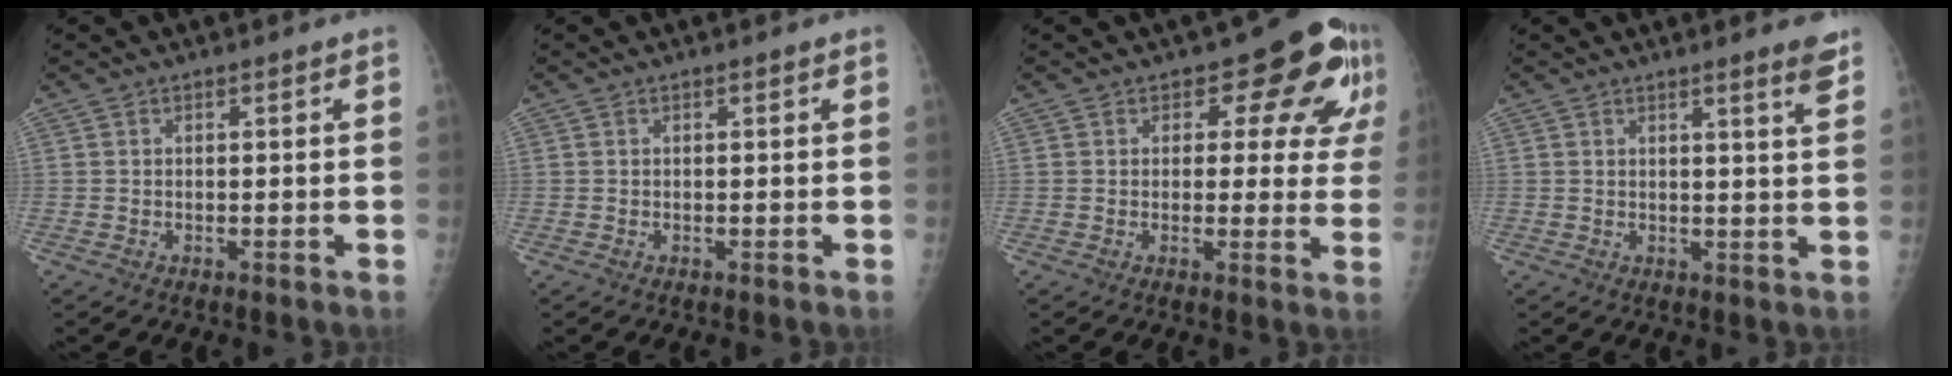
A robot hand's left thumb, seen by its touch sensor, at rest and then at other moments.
{"total": 0.0}
{"total": 11.3, "force": [5.1, 6.3, 7.9], "torque": [-0.039, -0.017, 0.053]}
{"total": 4.0, "force": [2.8, -0.2, 2.8], "torque": [-0.036, -0.022, 0.038]}